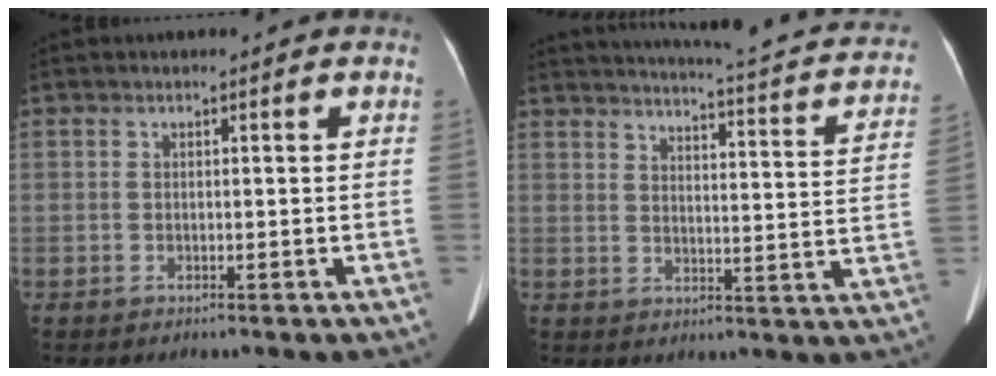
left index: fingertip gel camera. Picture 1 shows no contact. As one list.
[{"total": 24.7, "force": [22.2, 3.3, 10.4], "torque": [-0.144, -0.049, 0.250]}]